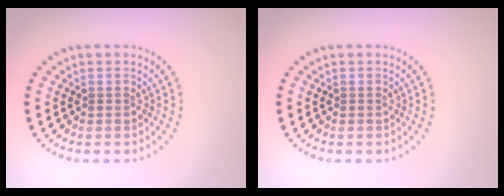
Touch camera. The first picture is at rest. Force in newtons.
{"total": 0.0}